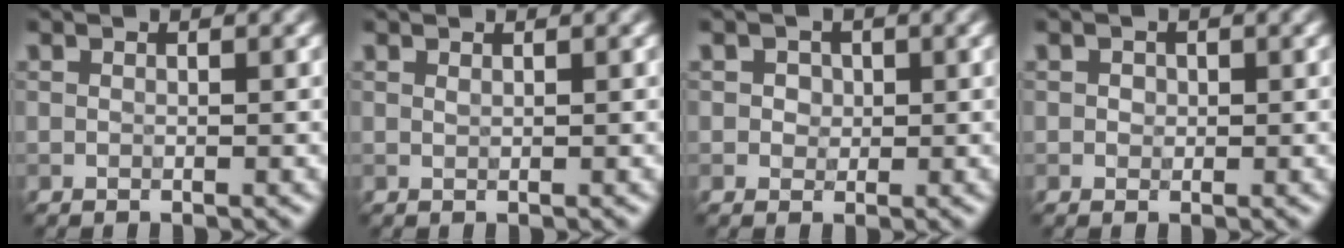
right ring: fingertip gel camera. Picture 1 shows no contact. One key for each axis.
{"total": 0.0}
{"total": 1.6, "fx": 0.5, "fy": 1.3, "fz": 0.7, "tx": -0.009, "ty": 0.007, "tz": 0.005}
{"total": 0.8, "fx": 0.1, "fy": 0.7, "fz": 0.2, "tx": -0.001, "ty": 0.000, "tz": 0.003}